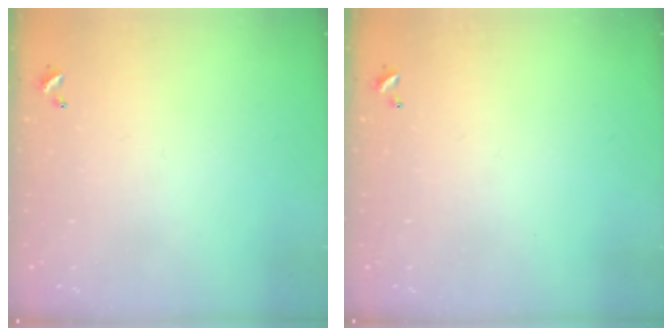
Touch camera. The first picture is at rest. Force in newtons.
{"total": 0.0}